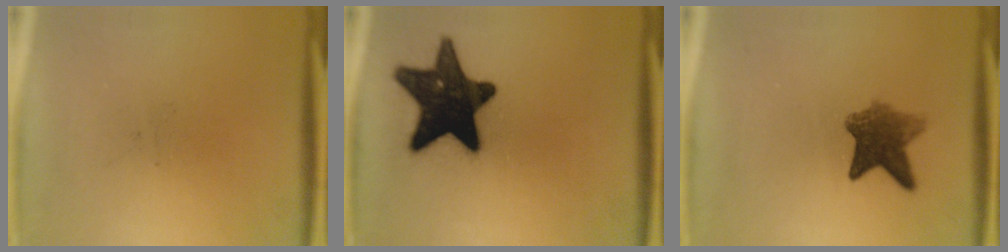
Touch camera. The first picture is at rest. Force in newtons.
{"total": 17.2}
{"total": 6.3}